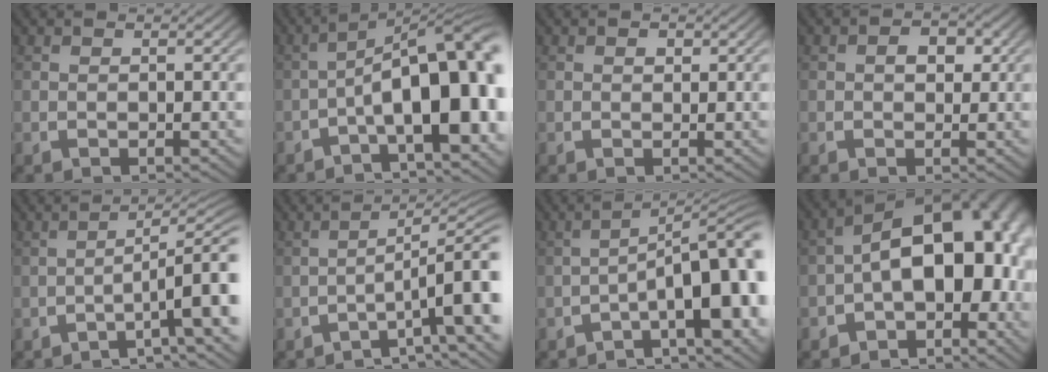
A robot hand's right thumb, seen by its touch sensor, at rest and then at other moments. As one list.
[{"total": 12.2, "force": [-1.9, 6.3, 10.3], "torque": [-0.154, -0.040, -0.013]}, {"total": 0.8, "force": [0.4, 0.5, 0.4], "torque": [-0.003, -0.003, 0.008]}, {"total": 2.1, "force": [0.3, 1.5, 1.4], "torque": [-0.016, -0.003, 0.004]}, {"total": 5.9, "force": [-1.5, 2.6, 5.1], "torque": [-0.077, -0.007, -0.026]}, {"total": 6.6, "force": [-2.0, 2.9, 5.6], "torque": [-0.085, -0.017, -0.028]}, {"total": 9.4, "force": [-1.9, 4.7, 7.8], "torque": [-0.114, -0.026, -0.019]}, {"total": 14.3, "force": [-0.6, 8.8, 11.2], "torque": [-0.143, -0.025, -0.008]}]